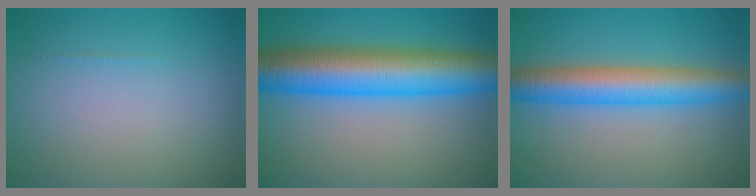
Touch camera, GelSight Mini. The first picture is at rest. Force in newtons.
{"total": 10.9, "press": 10.9, "slide": 0.2}
{"total": 6.8, "press": 6.8, "slide": 0.1}